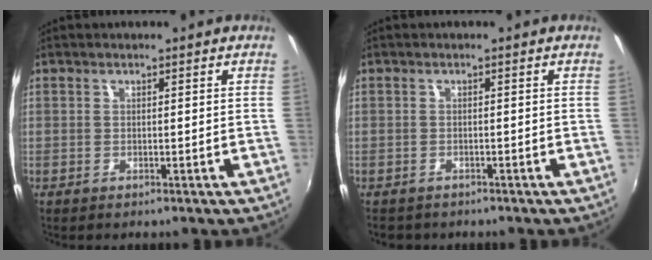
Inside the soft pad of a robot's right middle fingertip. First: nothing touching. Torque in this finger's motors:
{"motor_torque": [0.16, -0.22, 0.00, 0.00]}